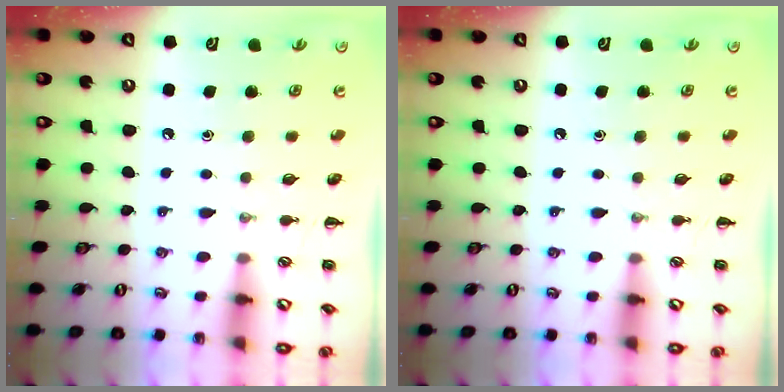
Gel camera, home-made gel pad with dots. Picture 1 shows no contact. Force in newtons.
{"total": 0.0}